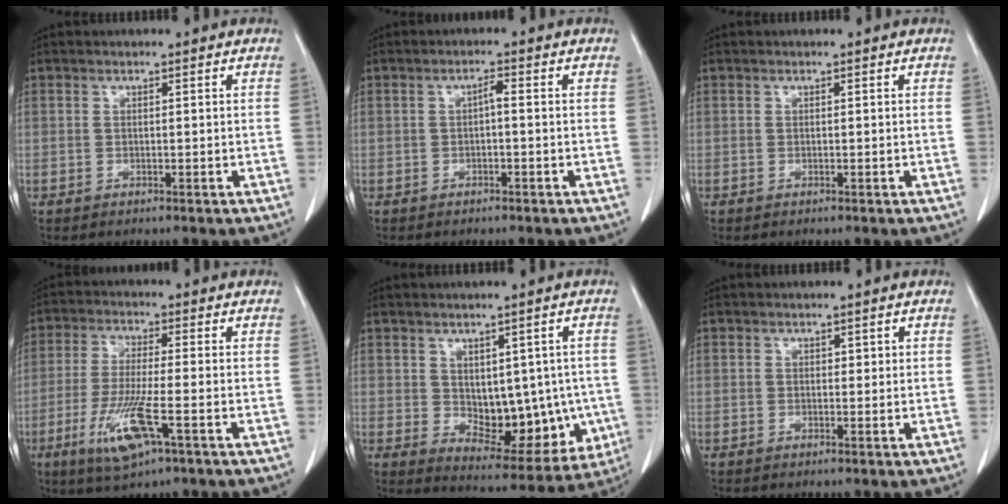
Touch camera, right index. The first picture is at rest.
{"total": 1.5, "force": [-0.2, 0.3, 1.4], "torque": [-0.024, 0.004, -0.004]}
{"total": 0.0}
{"total": 9.5, "force": [-4.0, 0.9, 8.6], "torque": [-0.176, -0.023, -0.073]}
{"total": 12.0, "force": [-0.7, 6.8, 9.9], "torque": [-0.116, 0.004, 0.020]}
{"total": 0.9, "force": [0.3, 0.7, 0.5], "torque": [-0.002, 0.002, 0.003]}